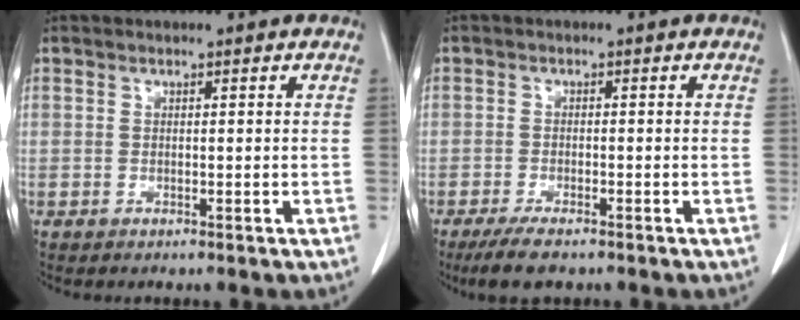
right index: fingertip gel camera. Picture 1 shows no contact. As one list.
[{"total": 4.4, "force": [-3.3, 1.3, 2.6], "torque": [-0.053, -0.008, -0.055]}]